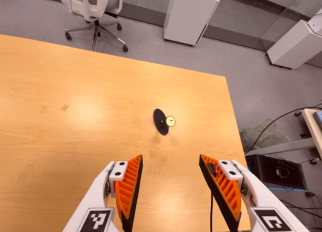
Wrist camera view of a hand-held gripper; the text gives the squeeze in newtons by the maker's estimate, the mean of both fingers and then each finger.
{"total": 0.0}